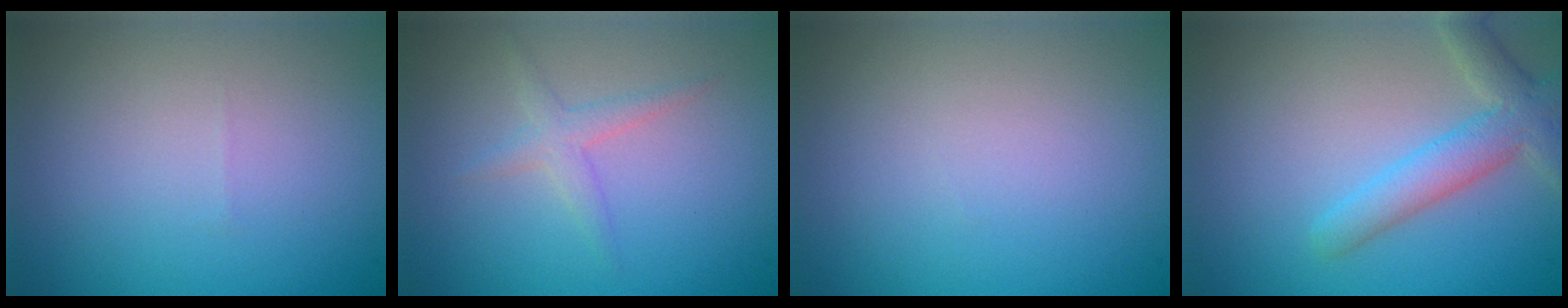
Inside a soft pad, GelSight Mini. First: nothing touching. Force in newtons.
{"total": 1.6, "press": 1.6, "slide": 0.1}
{"total": 0.0}
{"total": 4.0, "press": 4.0, "slide": 0.1}